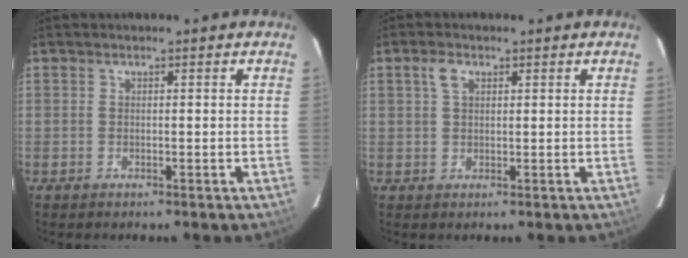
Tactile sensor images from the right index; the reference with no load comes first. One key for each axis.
{"total": 2.6, "fx": 1.2, "fy": 1.5, "fz": 1.8, "tx": -0.035, "ty": 0.007, "tz": 0.022}